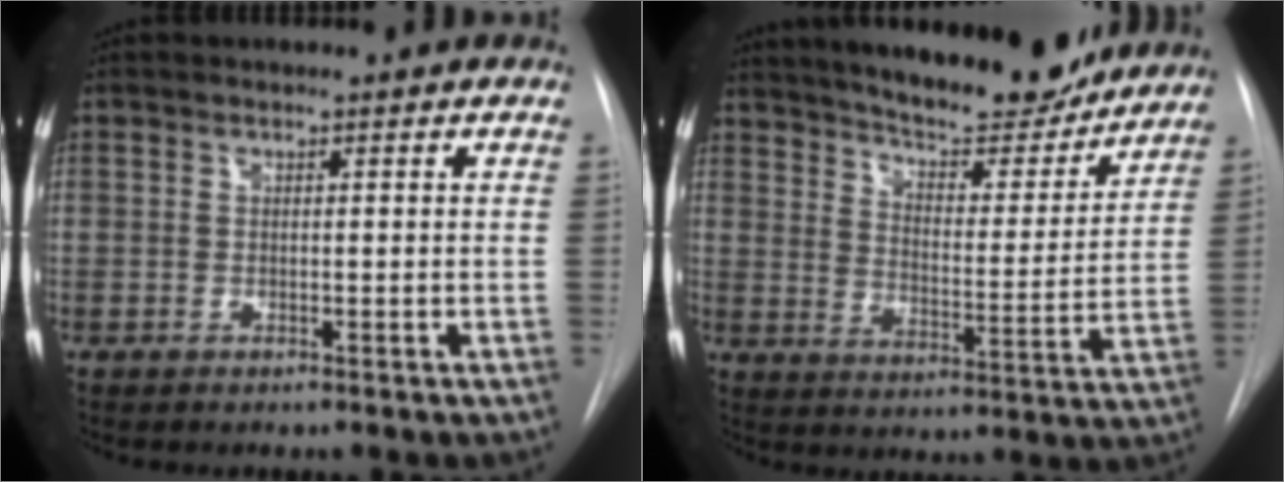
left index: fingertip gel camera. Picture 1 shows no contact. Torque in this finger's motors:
{"motor_torque": [0.25, -0.62, 0.72, 0.11]}